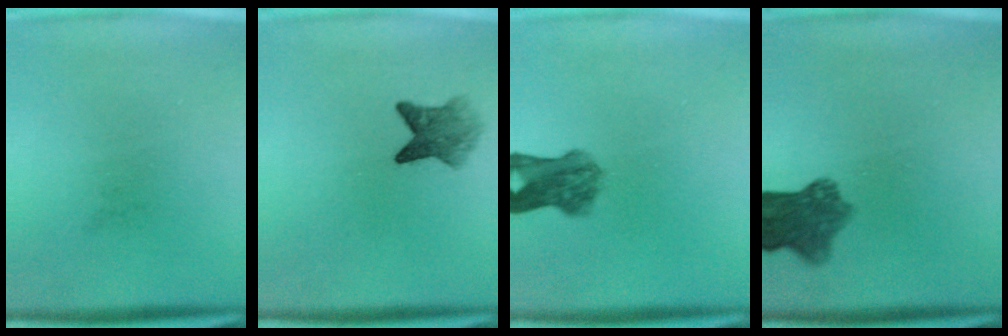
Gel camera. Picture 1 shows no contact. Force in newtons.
{"total": 4.2}
{"total": 5.9}
{"total": 7.3}